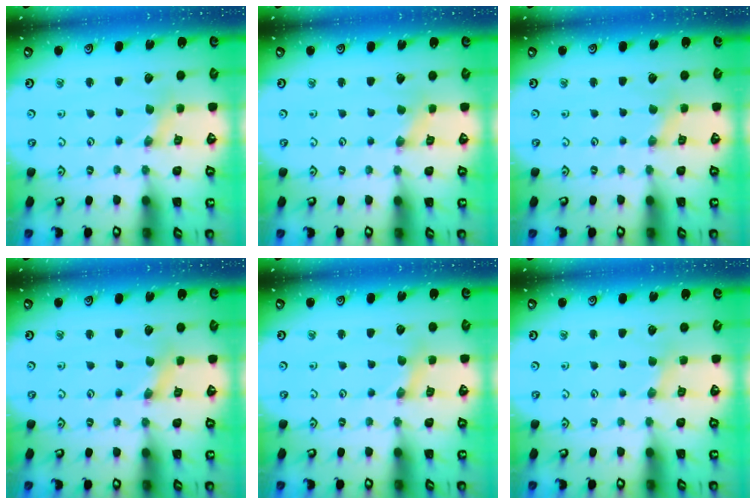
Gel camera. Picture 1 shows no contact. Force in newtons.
{"total": 0.0}
{"total": 0.5, "press": 0.5, "slide": 0.2}
{"total": 1.4, "press": 1.4, "slide": 0.0}
{"total": 1.4, "press": 1.4, "slide": 0.2}
{"total": 2.7, "press": 2.6, "slide": 0.5}